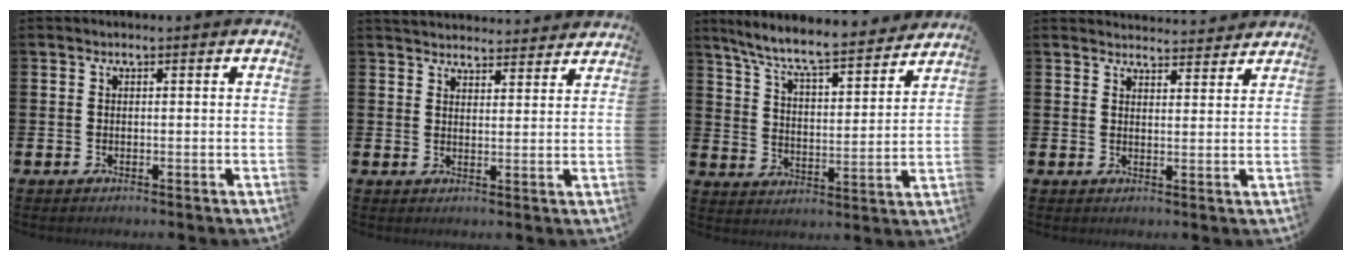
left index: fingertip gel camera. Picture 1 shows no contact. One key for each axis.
{"total": 4.0, "fx": 3.9, "fy": 0.6, "fz": -0.1, "tx": -0.005, "ty": -0.023, "tz": 0.072}
{"total": 8.3, "fx": 7.7, "fy": 0.8, "fz": 3.1, "tx": -0.088, "ty": -0.059, "tz": 0.129}
{"total": 3.5, "fx": 3.4, "fy": 0.4, "fz": -0.2, "tx": 0.008, "ty": -0.024, "tz": 0.060}